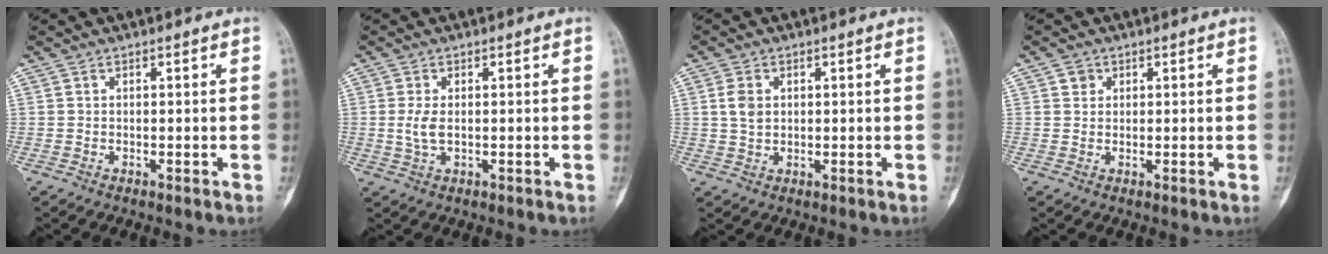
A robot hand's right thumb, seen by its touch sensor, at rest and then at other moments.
{"total": 3.0, "force": [0.1, 1.5, 2.6], "torque": [-0.062, -0.002, 0.003]}
{"total": 3.5, "force": [0.8, 2.5, 2.3], "torque": [-0.038, 0.000, 0.017]}
{"total": 1.7, "force": [0.7, 1.5, 0.4], "torque": [0.006, -0.001, 0.008]}